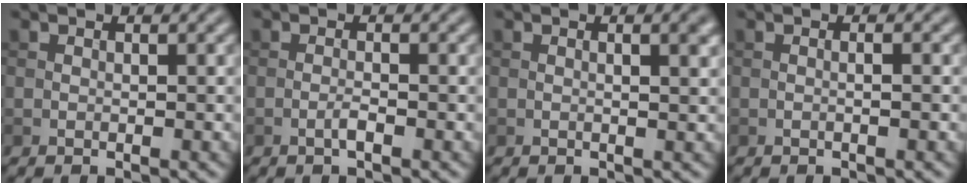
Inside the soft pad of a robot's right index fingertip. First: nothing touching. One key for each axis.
{"total": 1.1, "fx": -0.6, "fy": 0.1, "fz": 0.9, "tx": -0.017, "ty": 0.002, "tz": -0.012}
{"total": 2.5, "fx": 0.5, "fy": 0.8, "fz": 2.3, "tx": -0.020, "ty": 0.006, "tz": 0.002}
{"total": 1.0, "fx": 0.0, "fy": 0.3, "fz": 1.0, "tx": -0.009, "ty": -0.007, "tz": -0.003}